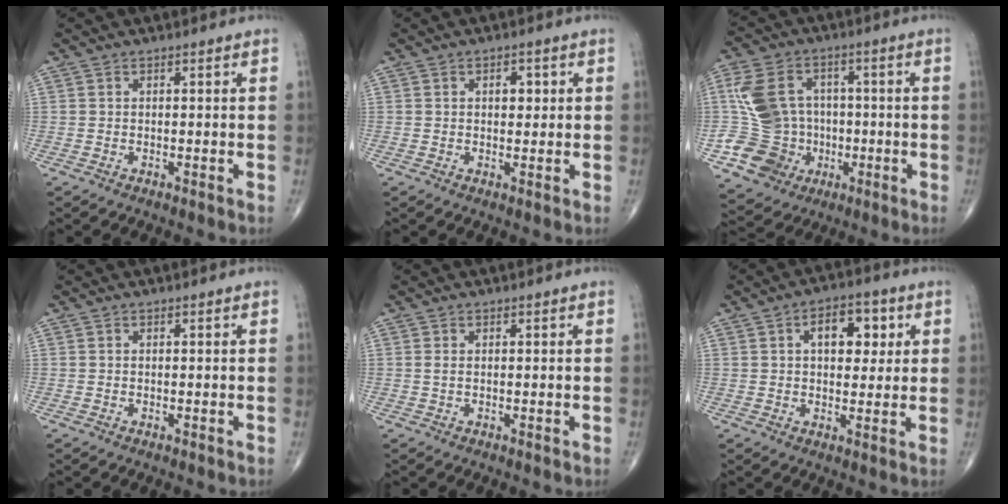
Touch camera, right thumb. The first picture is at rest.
{"total": 2.6, "force": [0.6, 1.7, 1.9], "torque": [-0.012, 0.001, 0.007]}
{"total": 15.6, "force": [-0.8, 13.4, 7.9], "torque": [-0.130, 0.020, -0.003]}
{"total": 0.0}
{"total": 0.8, "force": [0.2, 0.4, 0.7], "torque": [-0.019, -0.001, 0.005]}
{"total": 8.8, "force": [2.5, 5.2, 6.6], "torque": [-0.057, 0.002, 0.034]}